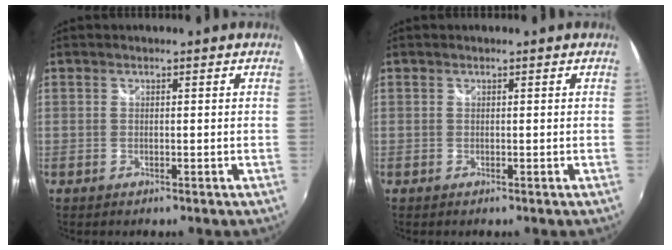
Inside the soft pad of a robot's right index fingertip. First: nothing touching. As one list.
[{"total": 0.0}]